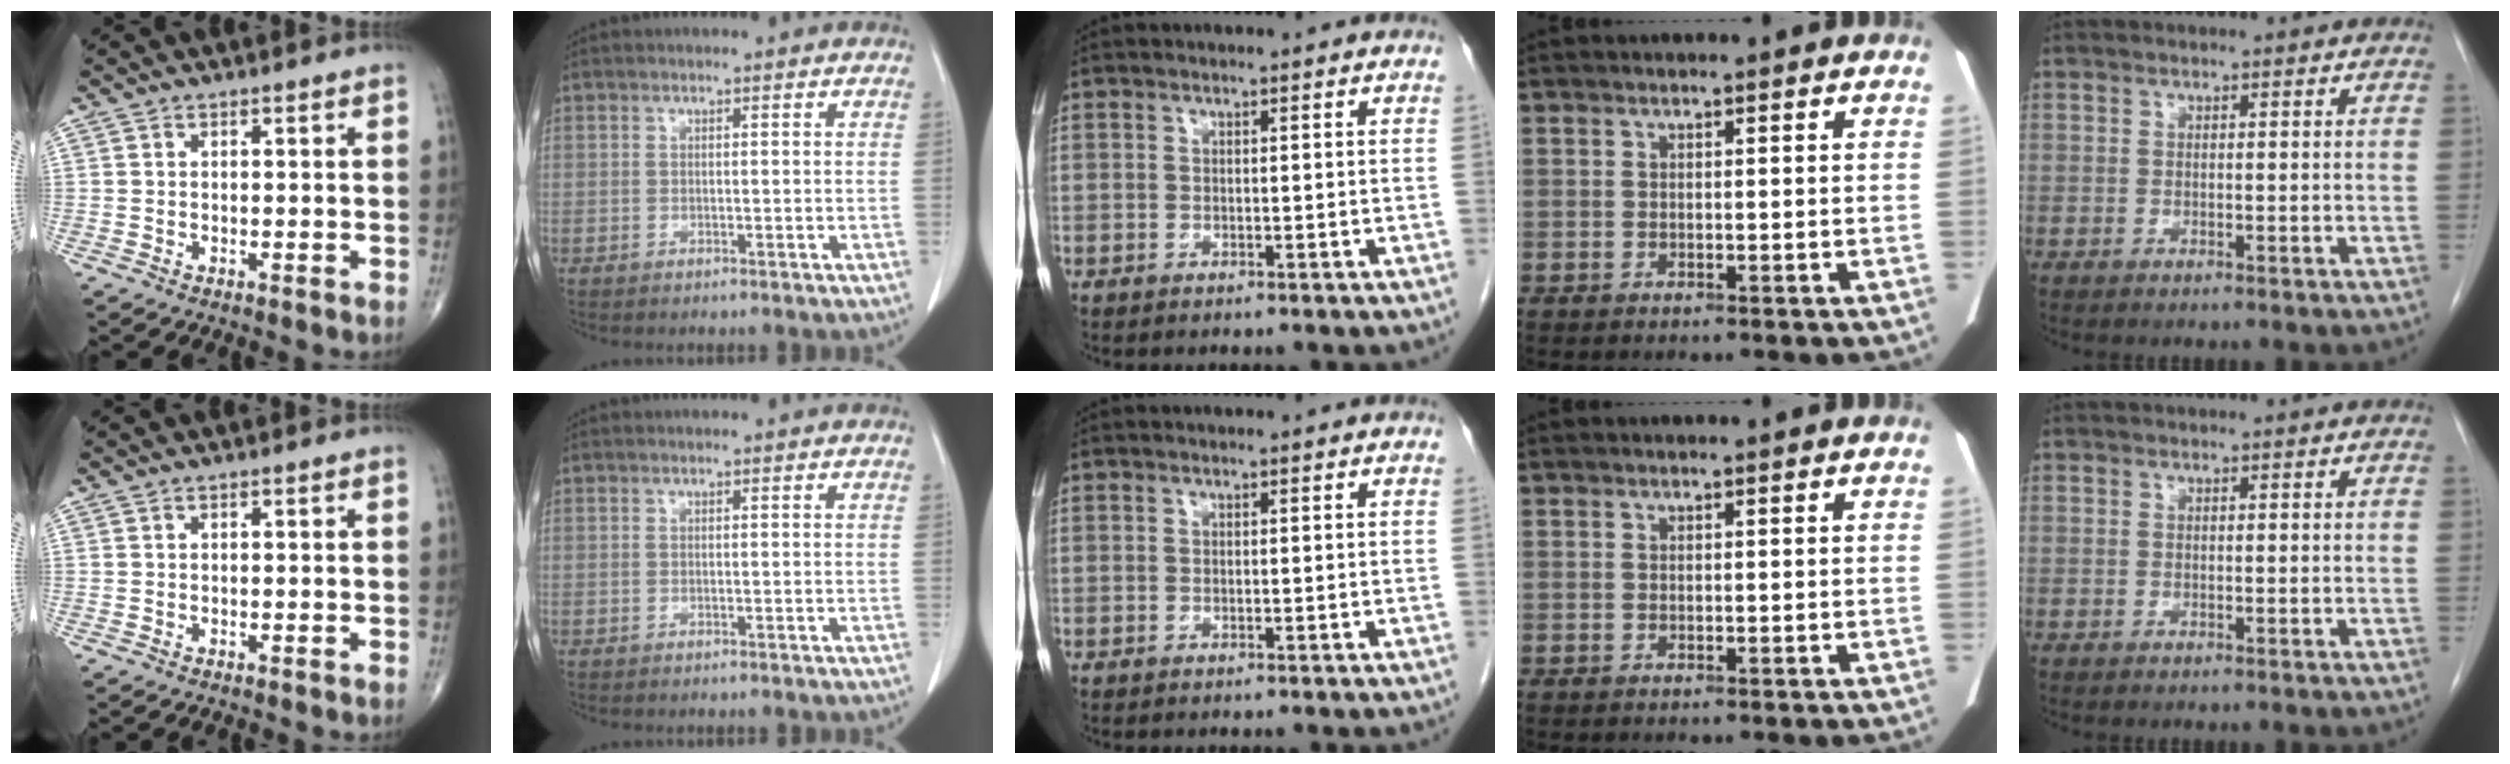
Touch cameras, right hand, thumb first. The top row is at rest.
{}